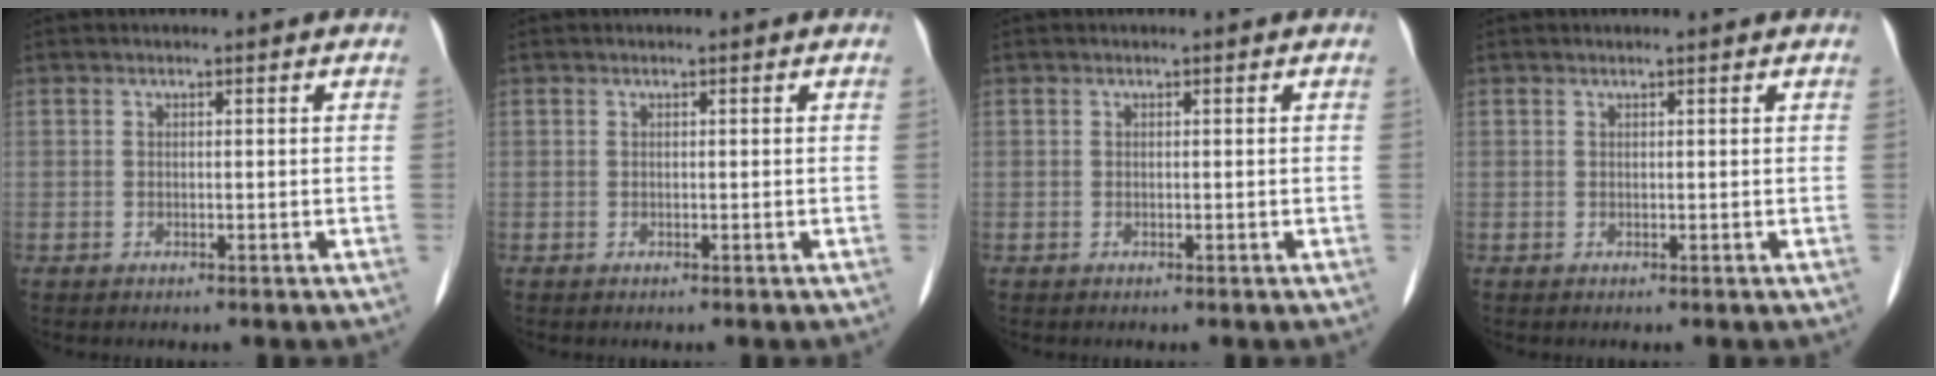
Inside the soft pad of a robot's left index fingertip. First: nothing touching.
{"total": 0.0}
{"total": 0.0}
{"total": 0.9, "force": [0.8, -0.1, 0.3], "torque": [-0.013, 0.006, 0.015]}